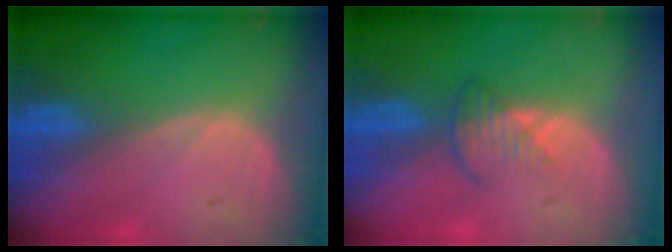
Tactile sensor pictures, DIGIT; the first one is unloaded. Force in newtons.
{"total": 3.3, "press": 2.9, "slide": 1.4}